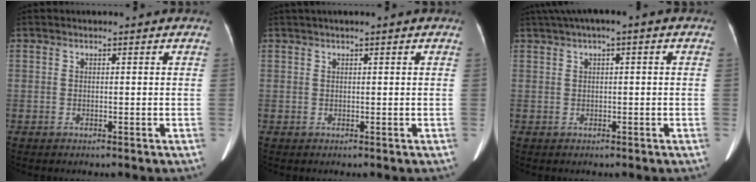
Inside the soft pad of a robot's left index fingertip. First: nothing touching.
{"total": 1.4, "force": [0.9, -0.2, 1.0], "torque": [-0.018, 0.019, 0.019]}
{"total": 3.9, "force": [1.5, 0.5, 3.6], "torque": [-0.070, 0.026, 0.027]}